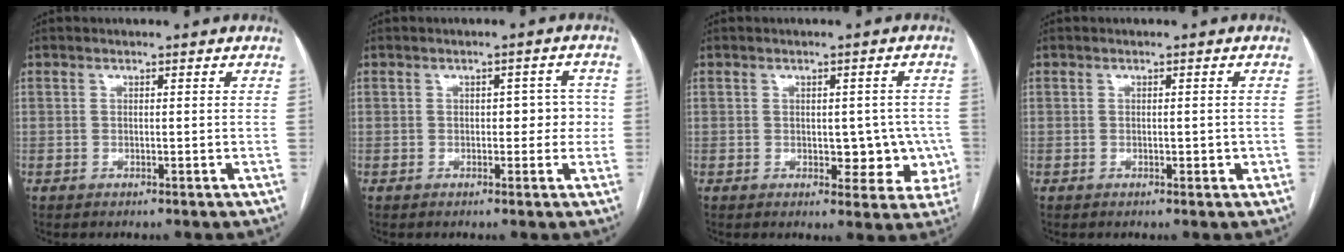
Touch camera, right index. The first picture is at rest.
{"total": 3.8, "force": [-0.1, 2.3, 3.1], "torque": [-0.027, 0.023, -0.001]}
{"total": 6.1, "force": [-0.7, 3.8, 4.7], "torque": [-0.034, 0.018, -0.001]}
{"total": 1.1, "force": [-0.2, 0.7, 0.9], "torque": [-0.010, 0.003, 0.000]}